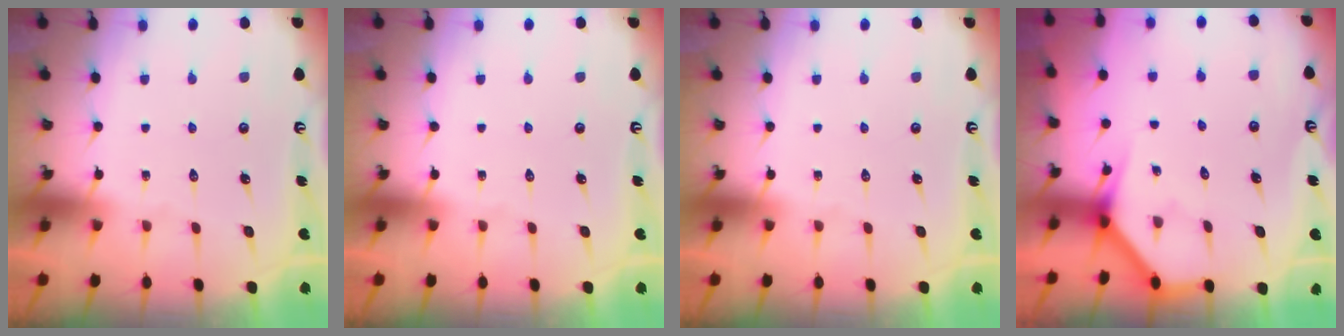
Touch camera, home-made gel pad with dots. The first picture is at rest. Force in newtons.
{"total": 0.0}
{"total": 0.0}
{"total": 3.8, "press": 3.8, "slide": 0.3}